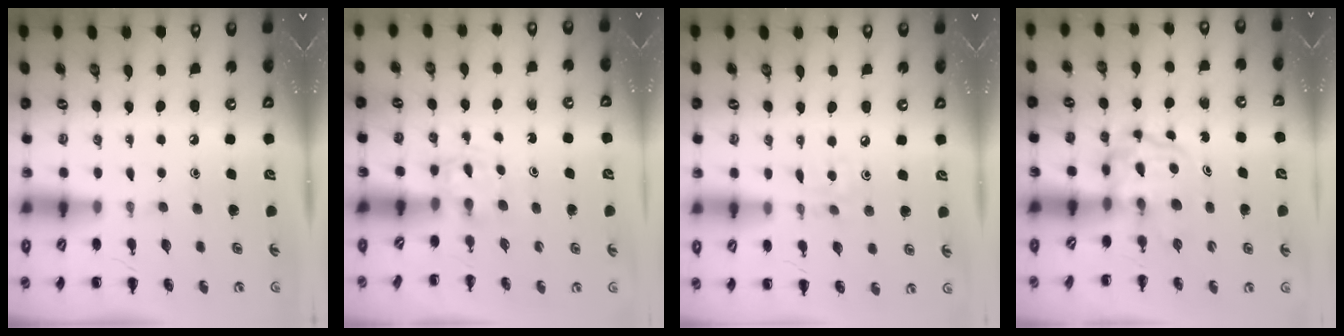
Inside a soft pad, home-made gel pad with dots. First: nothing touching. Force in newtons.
{"total": 1.7, "press": 1.4, "slide": 0.9}
{"total": 2.1, "press": 2.1, "slide": 0.6}
{"total": 4.0, "press": 4.0, "slide": 0.3}